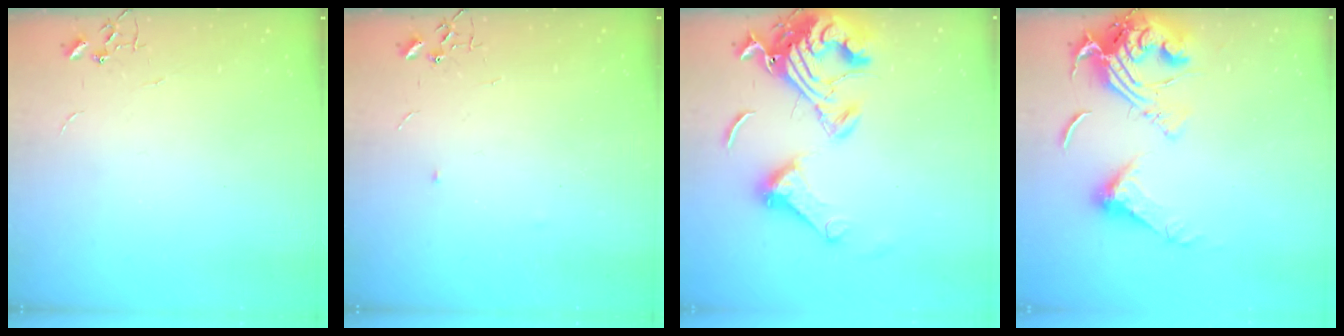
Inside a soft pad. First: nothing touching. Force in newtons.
{"total": 2.8, "press": 2.8, "slide": 0.4}
{"total": 19.7, "press": 19.6, "slide": 2.2}
{"total": 16.9, "press": 16.7, "slide": 2.0}